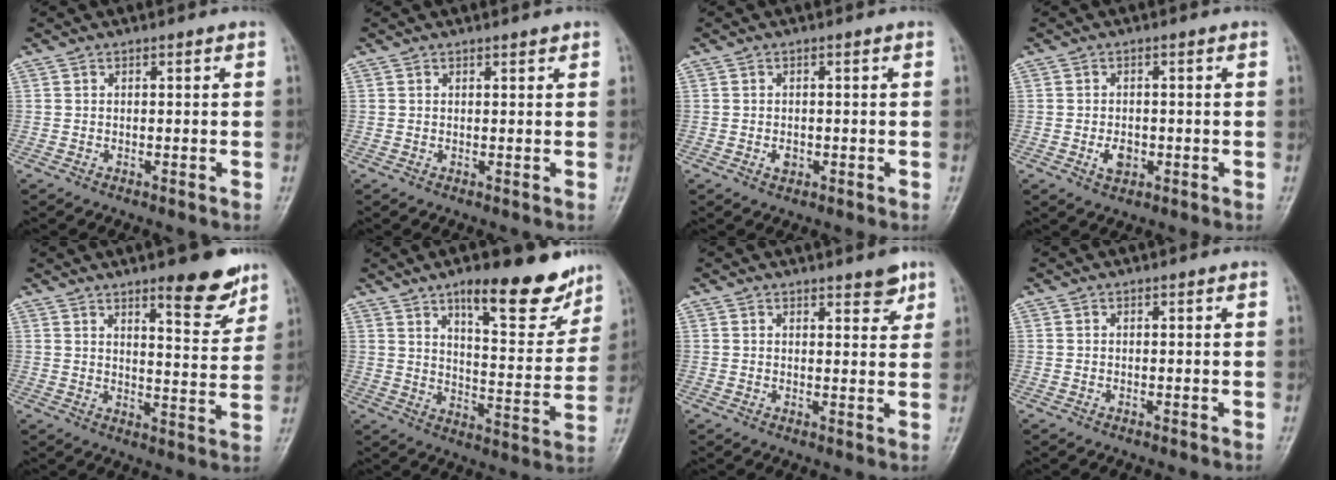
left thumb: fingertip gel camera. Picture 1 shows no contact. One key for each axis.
{"total": 1.1, "fx": 0.8, "fy": 0.4, "fz": 0.6, "tx": -0.004, "ty": -0.003, "tz": 0.009}
{"total": 1.7, "fx": -0.5, "fy": 1.3, "fz": 1.0, "tx": -0.008, "ty": 0.001, "tz": -0.007}
{"total": 3.3, "fx": -1.0, "fy": 2.3, "fz": 2.2, "tx": -0.029, "ty": 0.001, "tz": -0.014}
{"total": 10.4, "fx": 7.1, "fy": 2.6, "fz": 7.1, "tx": -0.070, "ty": -0.049, "tz": 0.102}
{"total": 16.9, "fx": 11.4, "fy": 5.4, "fz": 11.3, "tx": -0.109, "ty": -0.072, "tz": 0.171}
{"total": 4.0, "fx": 2.8, "fy": 1.6, "fz": 2.5, "tx": -0.013, "ty": -0.015, "tz": 0.035}
{"total": 0.0}